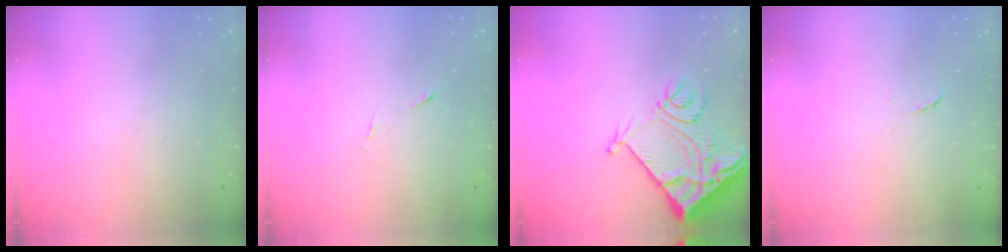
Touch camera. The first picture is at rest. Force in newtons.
{"total": 5.9, "press": 5.9, "slide": 0.6}
{"total": 13.6, "press": 13.5, "slide": 1.7}
{"total": 4.5, "press": 4.5, "slide": 0.5}